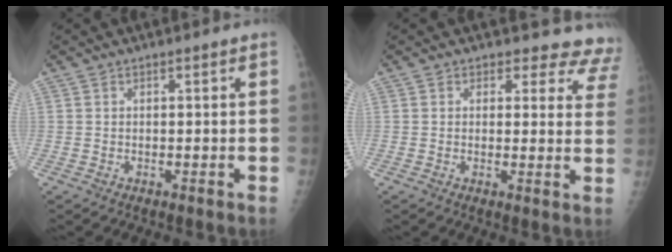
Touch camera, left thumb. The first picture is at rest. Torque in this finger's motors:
{"motor_torque": [-0.22, 0.24, -0.21, -0.08, 0.03]}